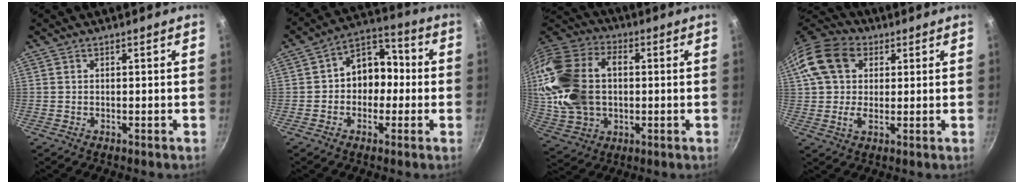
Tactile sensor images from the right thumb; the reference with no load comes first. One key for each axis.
{"total": 10.4, "fx": -0.6, "fy": 8.2, "fz": 6.3, "tx": -0.029, "ty": 0.039, "tz": -0.026}
{"total": 21.2, "fx": 1.4, "fy": 14.9, "fz": 15.0, "tx": -0.281, "ty": 0.023, "tz": 0.031}
{"total": 14.3, "fx": 3.9, "fy": 10.4, "fz": 9.0, "tx": -0.173, "ty": 0.018, "tz": 0.054}